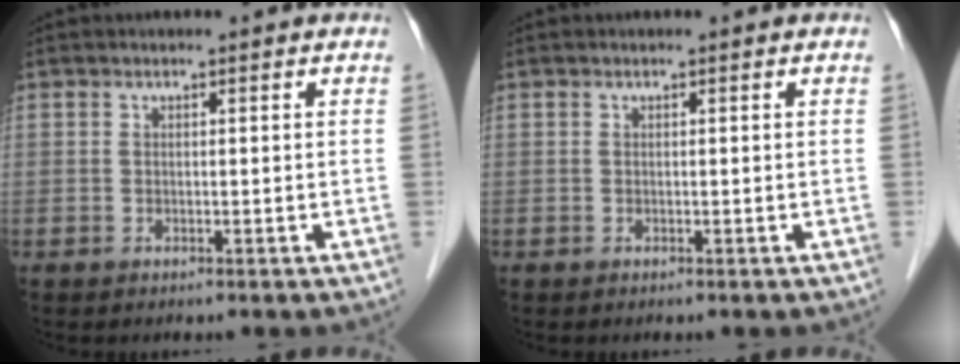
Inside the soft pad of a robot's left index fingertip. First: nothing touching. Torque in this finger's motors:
{"motor_torque": [0.00, 0.00, 0.03, 0.00]}